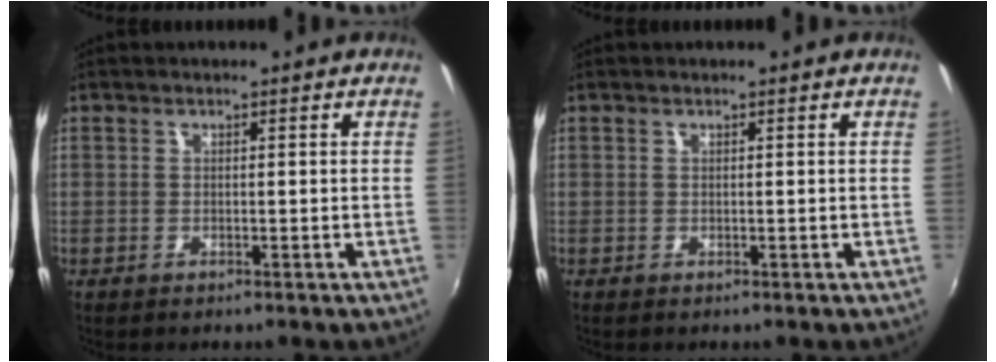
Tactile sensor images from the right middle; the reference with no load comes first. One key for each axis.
{"total": 0.0}